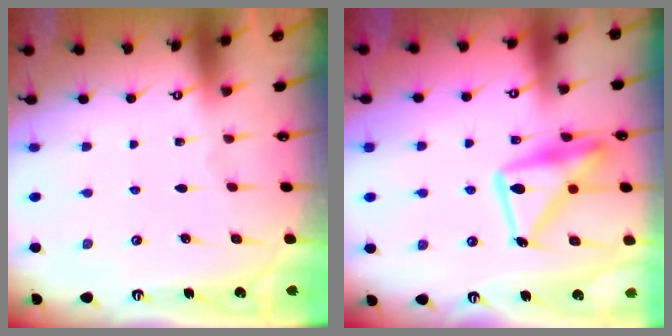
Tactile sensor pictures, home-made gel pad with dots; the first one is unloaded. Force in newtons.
{"total": 17.4, "press": 17.3, "slide": 1.7}